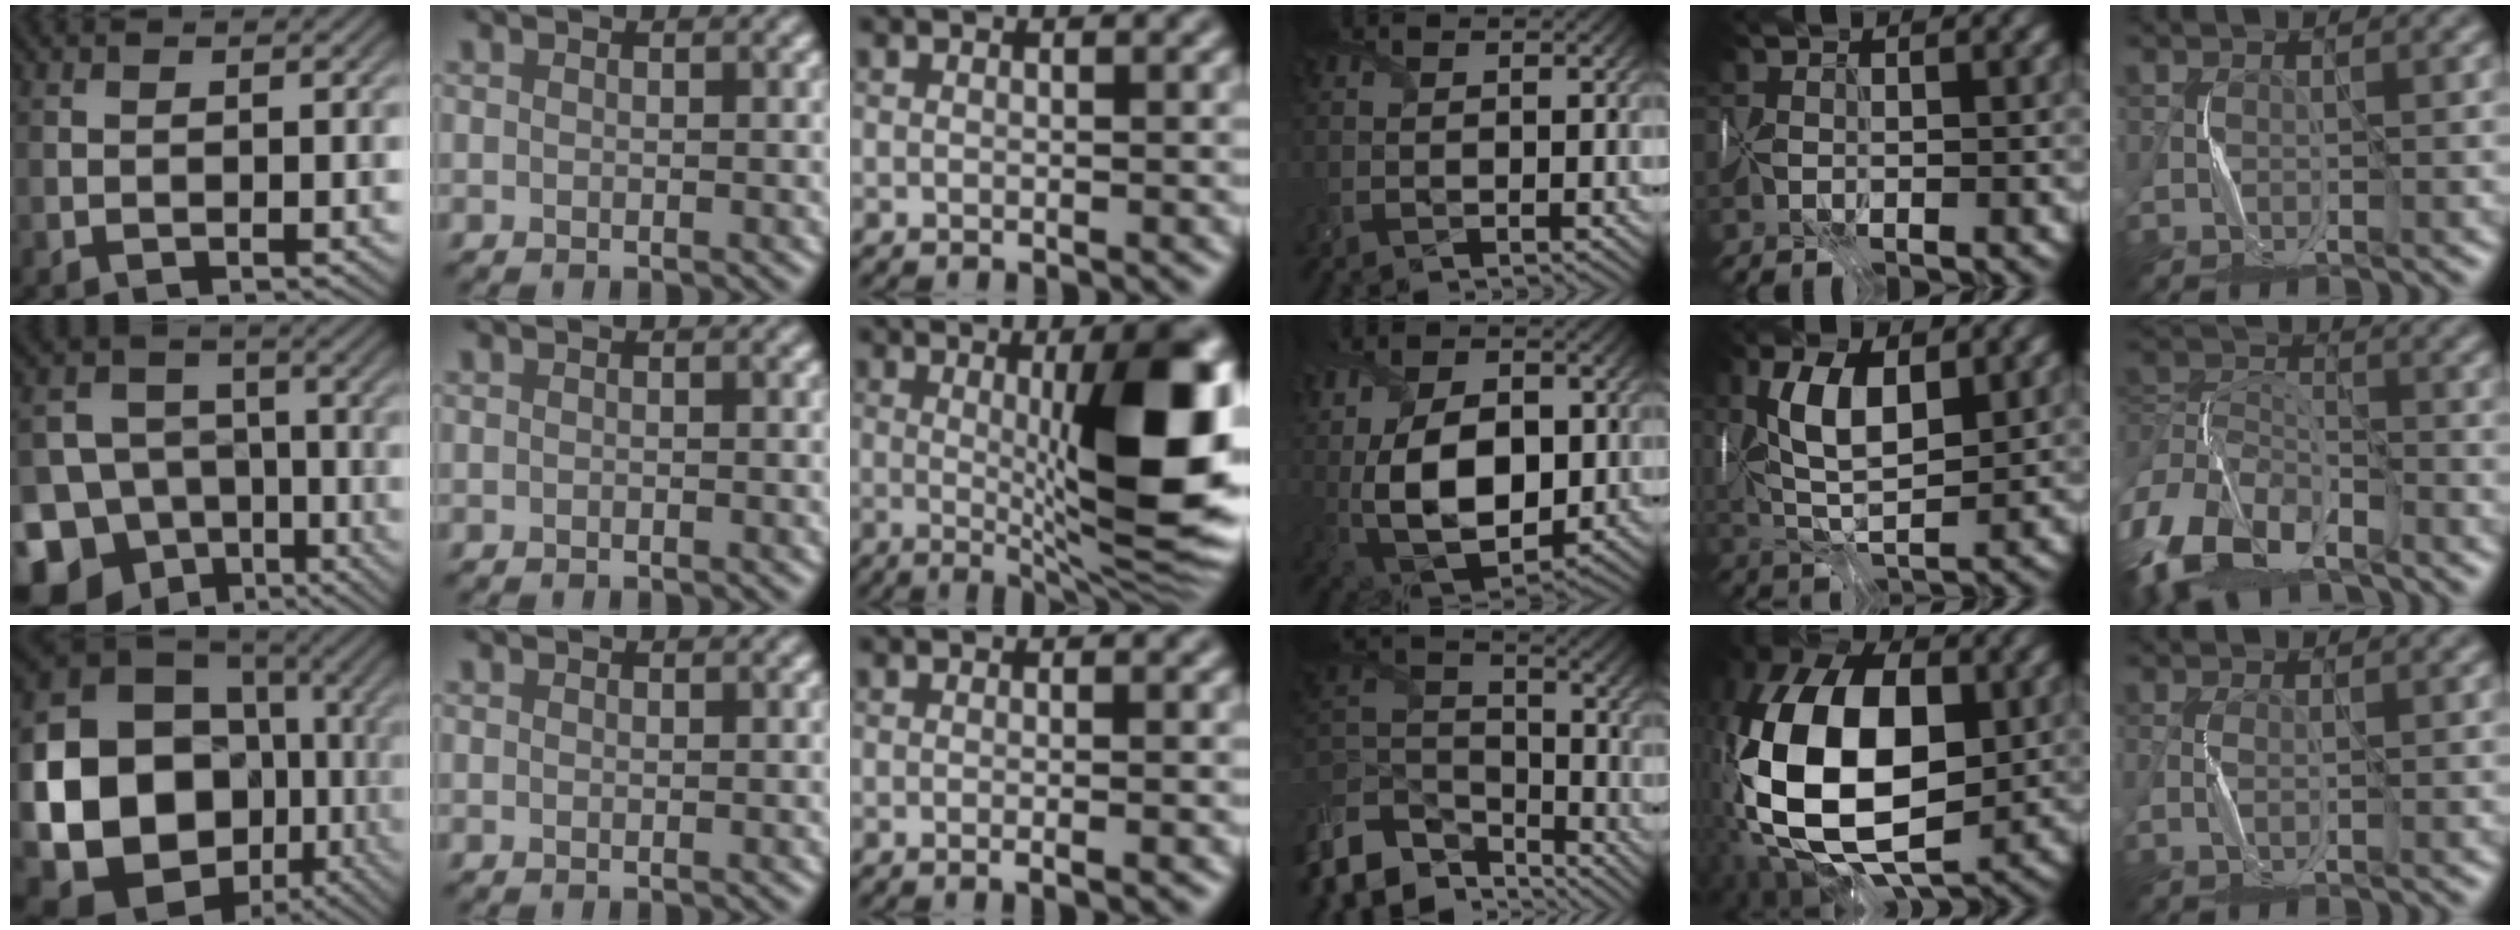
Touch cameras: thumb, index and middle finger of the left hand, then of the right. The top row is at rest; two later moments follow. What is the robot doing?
{"motion": "wrap", "object": "scarf"}